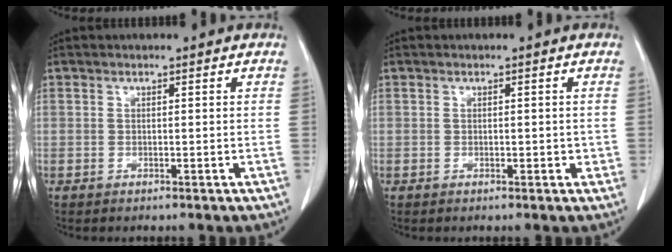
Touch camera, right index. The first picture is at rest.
{"total": 1.5, "force": [-0.2, 0.9, 1.2], "torque": [-0.015, 0.001, 0.000]}